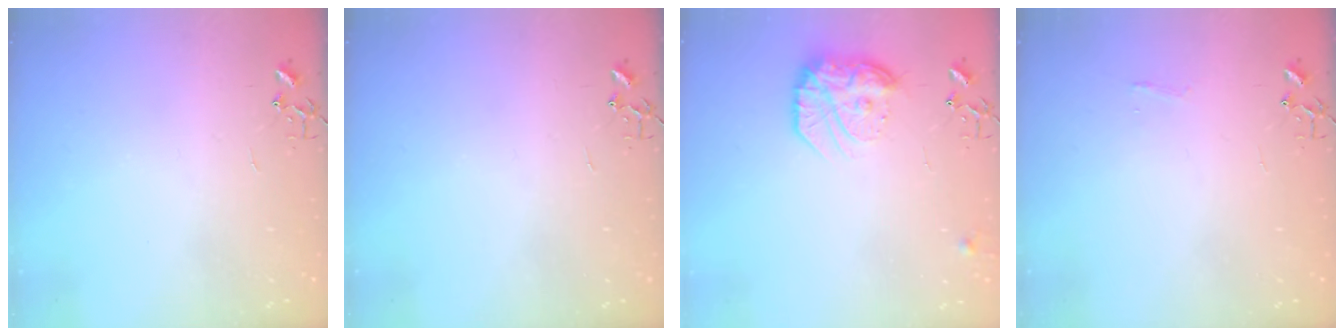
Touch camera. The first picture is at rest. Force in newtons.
{"total": 0.0}
{"total": 16.9, "press": 16.8, "slide": 1.4}
{"total": 3.7, "press": 3.6, "slide": 0.5}